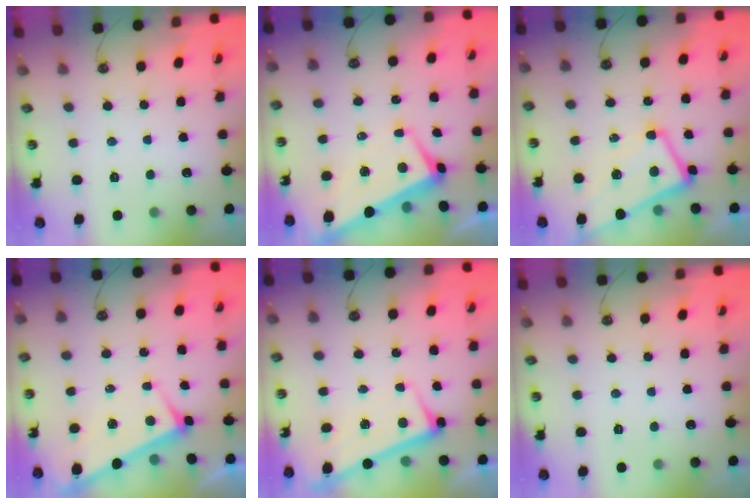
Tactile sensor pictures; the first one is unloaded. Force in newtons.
{"total": 1.2, "press": 0.6, "slide": 1.0}
{"total": 1.2, "press": 0.9, "slide": 0.9}
{"total": 4.8, "press": 4.8, "slide": 0.5}
{"total": 2.5, "press": 2.4, "slide": 0.5}
{"total": 0.0}